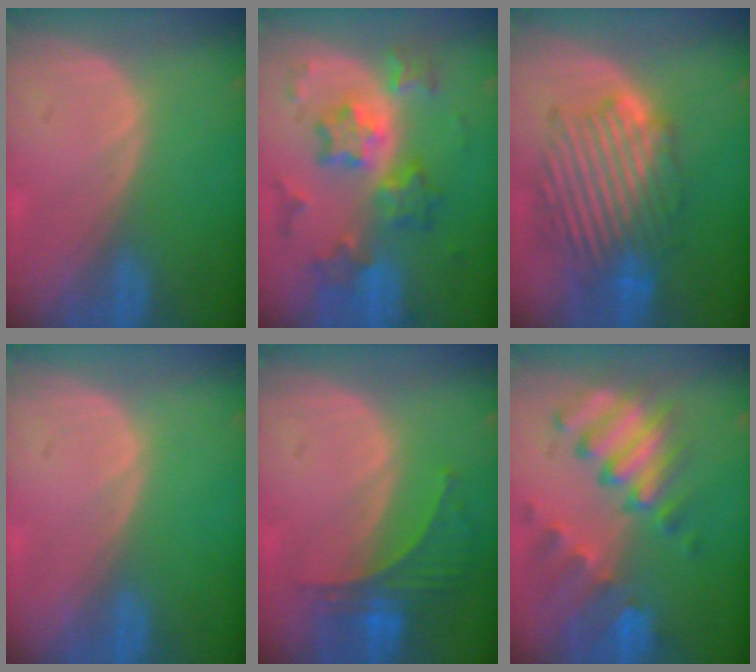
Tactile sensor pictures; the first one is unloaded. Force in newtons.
{"total": 9.4, "press": 9.3, "slide": 0.7}
{"total": 10.2, "press": 10.2, "slide": 0.4}
{"total": 0.0}
{"total": 5.6, "press": 5.6, "slide": 0.9}
{"total": 10.2, "press": 8.9, "slide": 5.0}